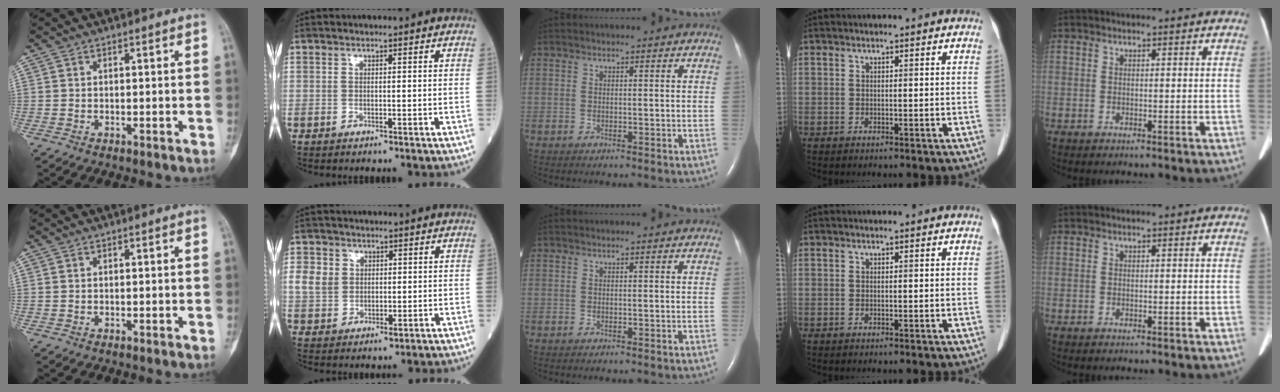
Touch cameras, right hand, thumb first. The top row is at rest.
{"index": {"total": 5.3, "force": [1.3, 4.6, 2.3], "torque": [-0.045, 0.008, 0.027]}}